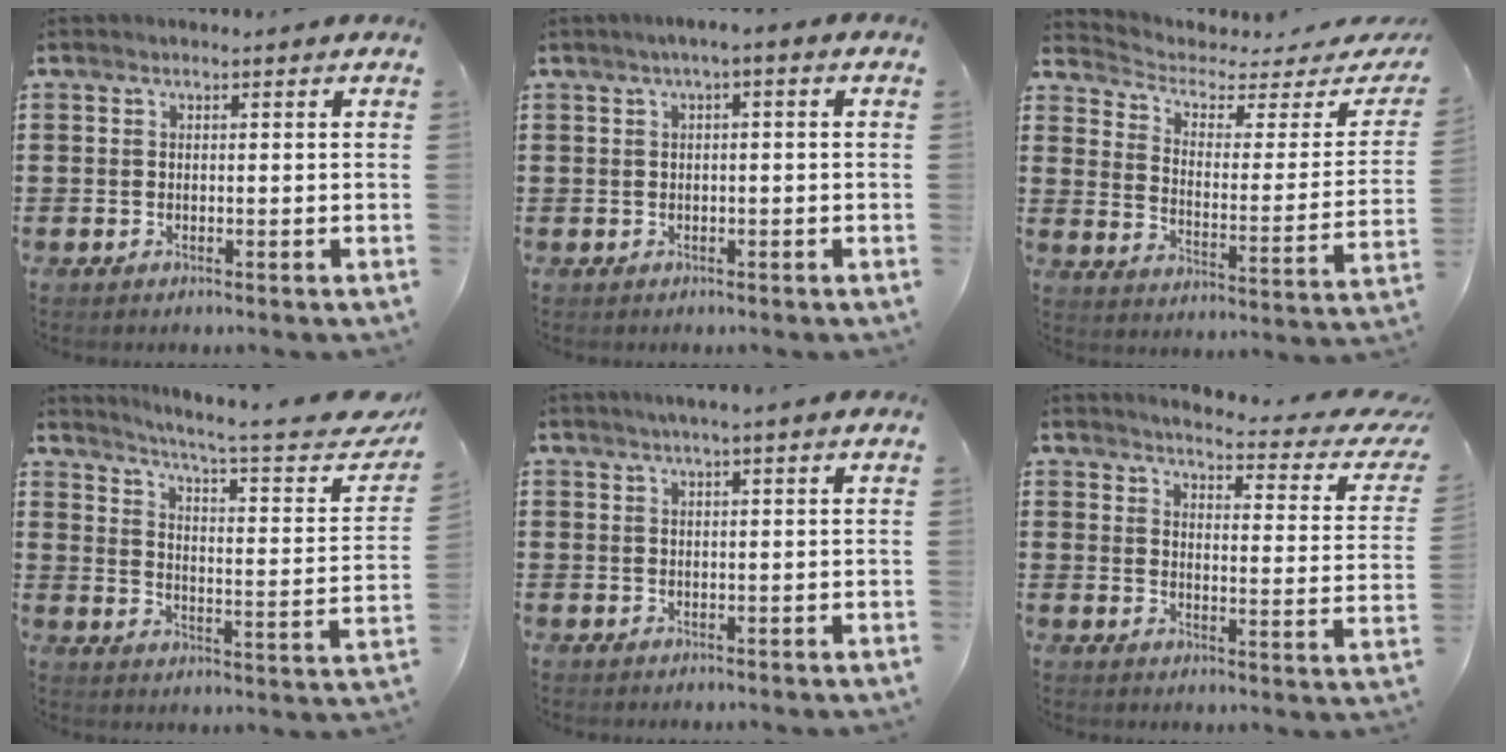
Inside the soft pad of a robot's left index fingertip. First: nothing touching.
{"total": 1.5, "force": [-0.6, 0.2, 1.3], "torque": [-0.020, 0.000, -0.012]}
{"total": 2.9, "force": [2.0, 1.4, 1.6], "torque": [-0.049, -0.017, 0.026]}
{"total": 5.5, "force": [4.2, -0.4, 3.5], "torque": [-0.072, -0.042, 0.059]}
{"total": 1.6, "force": [1.1, -0.3, 1.1], "torque": [-0.022, 0.001, 0.019]}
{"total": 3.6, "force": [3.1, -0.2, 1.7], "torque": [-0.046, -0.031, 0.043]}